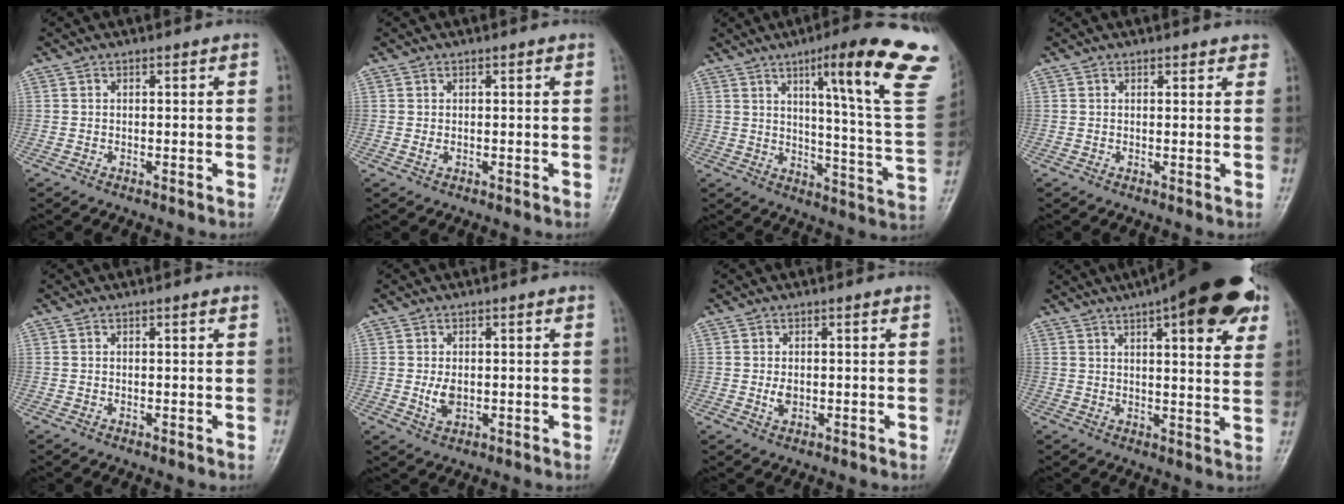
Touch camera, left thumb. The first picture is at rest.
{"total": 1.1, "force": [0.2, 0.6, 1.0], "torque": [-0.015, 0.002, 0.008]}
{"total": 23.8, "force": [12.4, 2.6, 20.1], "torque": [-0.249, -0.053, 0.163]}
{"total": 1.8, "force": [1.5, 0.7, 0.7], "torque": [0.007, -0.003, 0.013]}
{"total": 0.7, "force": [0.4, 0.1, 0.5], "torque": [-0.009, 0.000, 0.004]}
{"total": 3.4, "force": [0.0, 2.1, 2.7], "torque": [-0.043, -0.007, 0.005]}
{"total": 2.2, "force": [0.1, 1.4, 1.7], "torque": [-0.026, -0.004, 0.005]}
{"total": 22.0, "force": [11.6, 6.7, 17.4], "torque": [-0.218, -0.008, 0.150]}